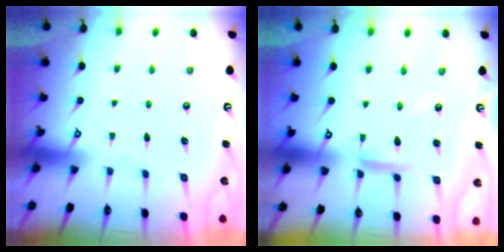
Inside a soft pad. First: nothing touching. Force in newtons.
{"total": 8.3, "press": 8.3, "slide": 0.3}